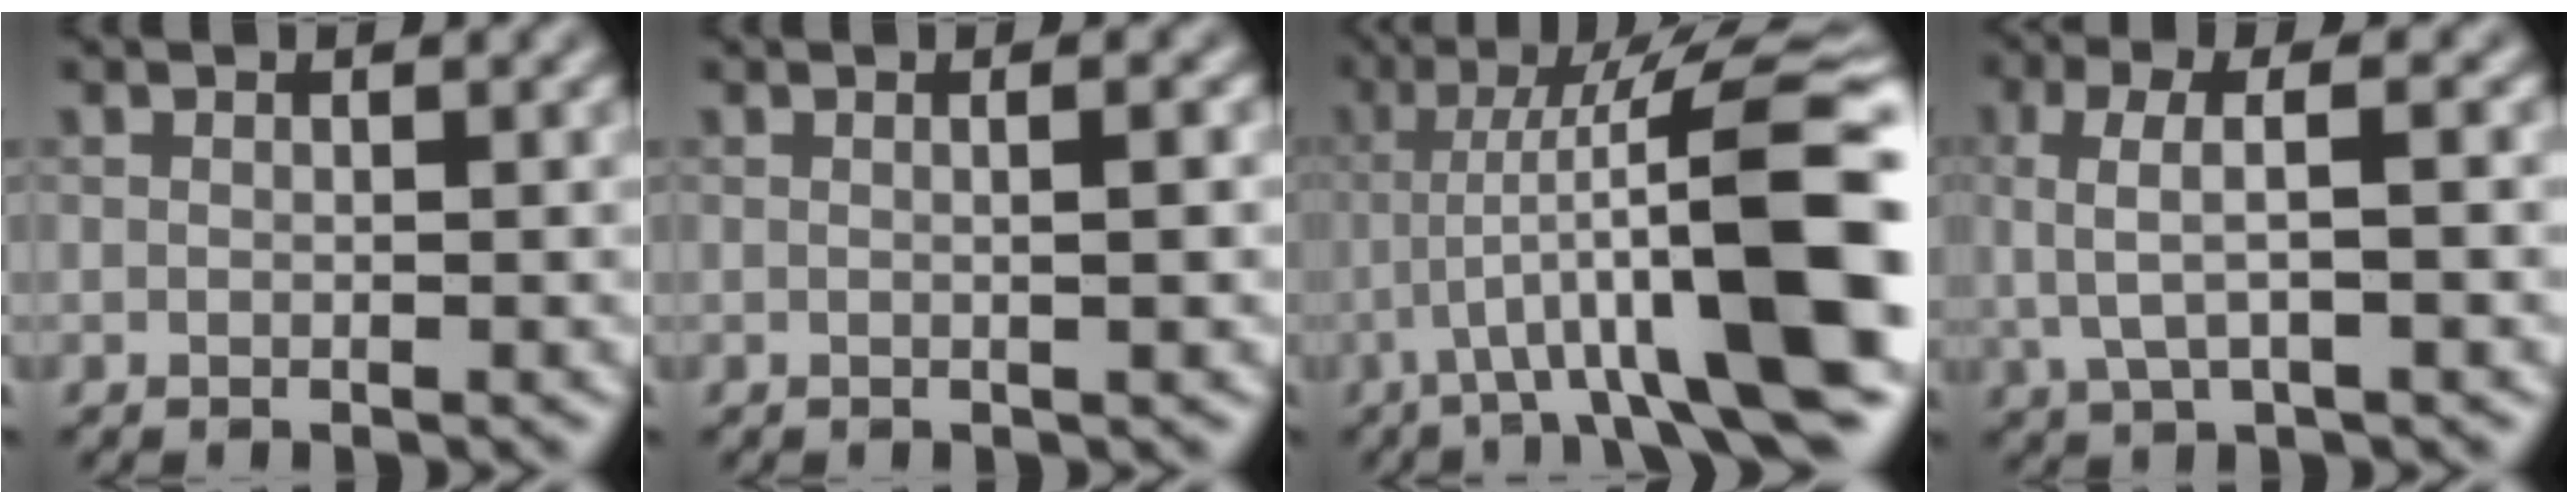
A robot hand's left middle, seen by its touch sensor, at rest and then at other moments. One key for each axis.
{"total": 2.5, "fx": 0.2, "fy": 1.1, "fz": 2.3, "tx": -0.025, "ty": -0.003, "tz": -0.017}
{"total": 12.8, "fx": -3.0, "fy": 1.9, "fz": 12.3, "tx": -0.187, "ty": 0.021, "tz": -0.044}
{"total": 4.4, "fx": 0.2, "fy": 1.5, "fz": 4.1, "tx": -0.085, "ty": -0.002, "tz": -0.002}